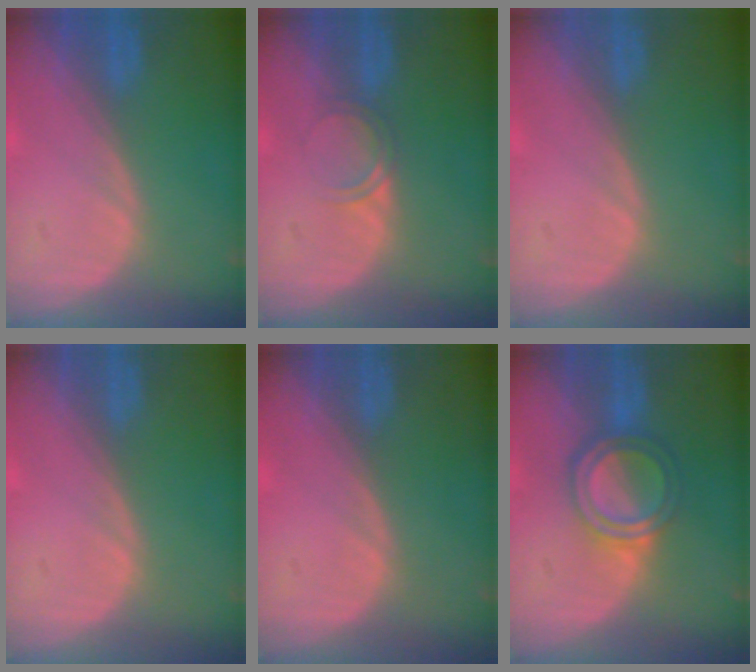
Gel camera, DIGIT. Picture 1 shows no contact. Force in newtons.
{"total": 2.0, "press": 2.0, "slide": 0.2}
{"total": 0.0}
{"total": 0.0}
{"total": 0.6, "press": 0.0, "slide": 0.6}
{"total": 6.0, "press": 5.5, "slide": 2.4}